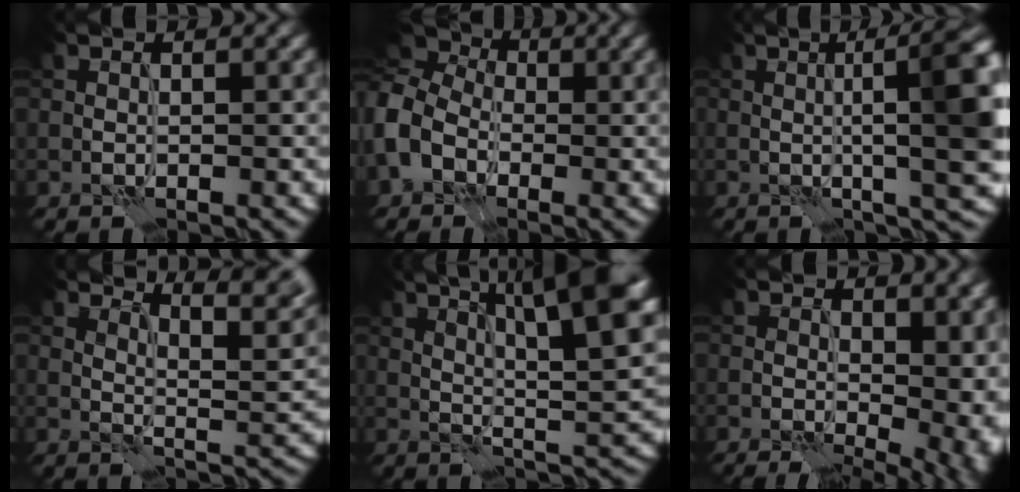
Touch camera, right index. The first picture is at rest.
{"total": 8.8, "force": [-0.9, 7.1, 5.1], "torque": [-0.104, -0.001, -0.029]}
{"total": 12.8, "force": [1.4, 3.5, 12.2], "torque": [-0.121, 0.021, 0.020]}
{"total": 7.8, "force": [5.9, 1.9, 4.7], "torque": [-0.067, 0.008, 0.083]}
{"total": 12.4, "force": [5.4, 3.4, 10.6], "torque": [-0.150, 0.012, 0.081]}
{"total": 10.8, "force": [1.0, 5.8, 9.1], "torque": [-0.072, 0.009, 0.037]}